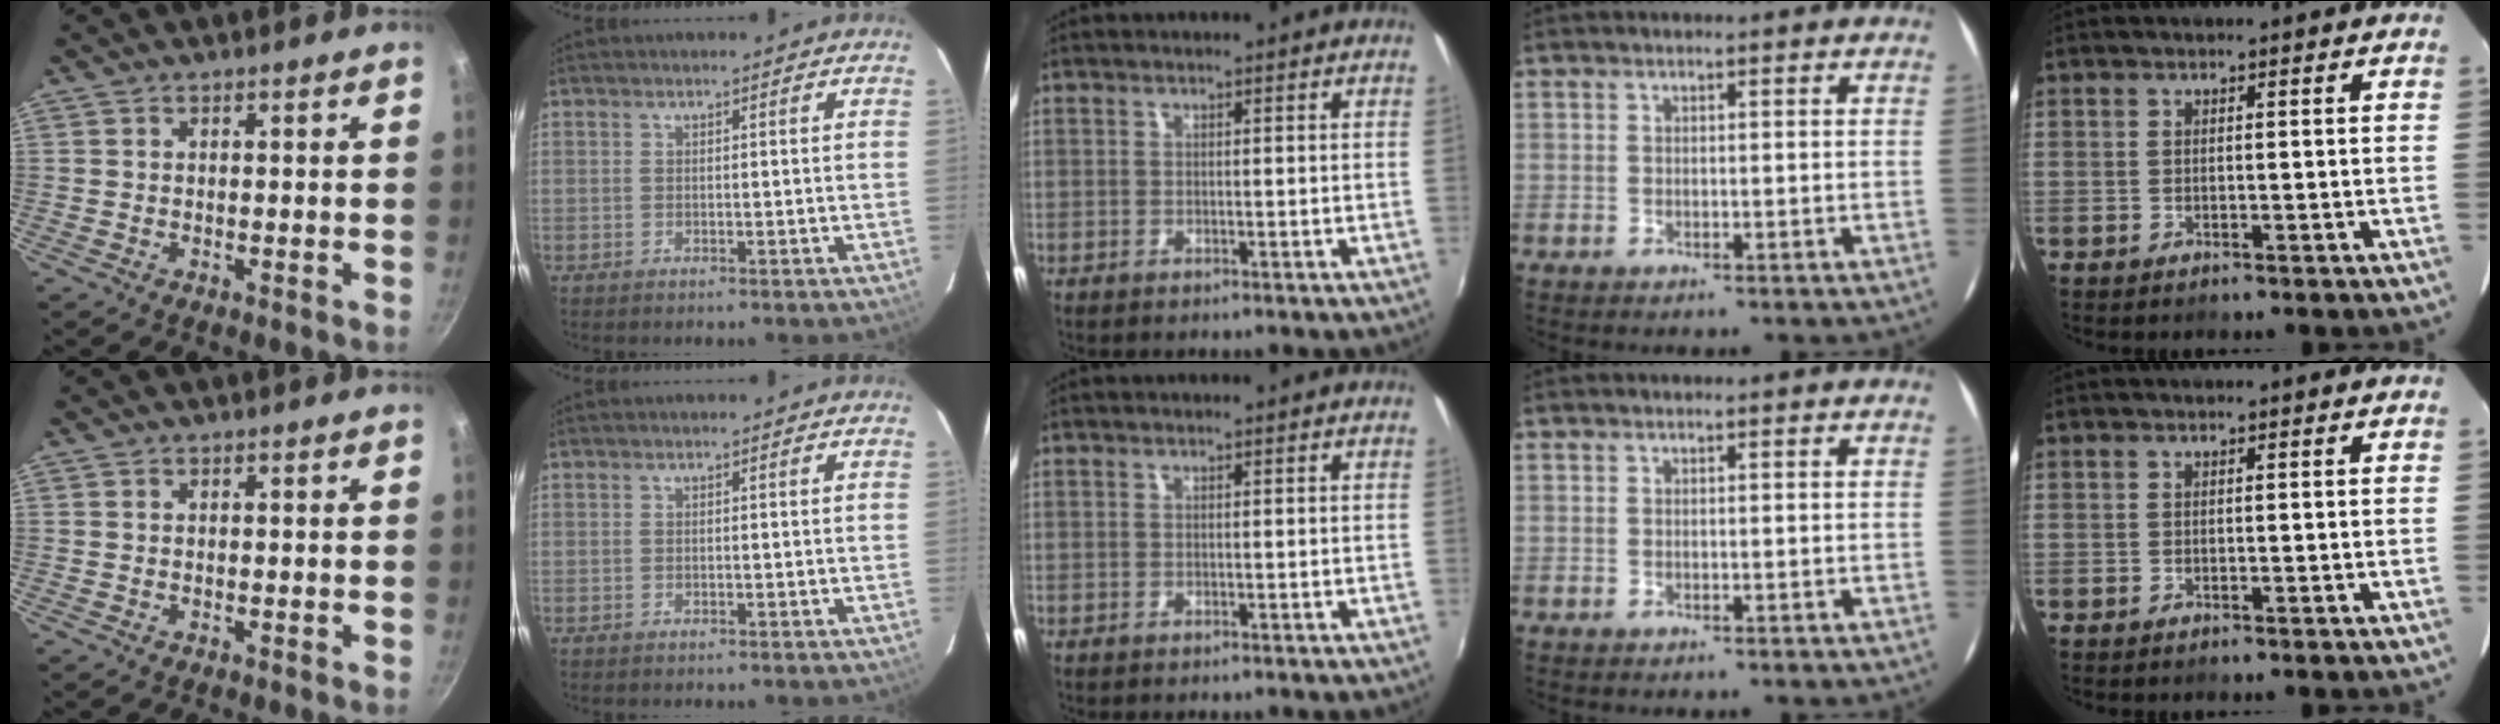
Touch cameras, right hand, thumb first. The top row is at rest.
{}